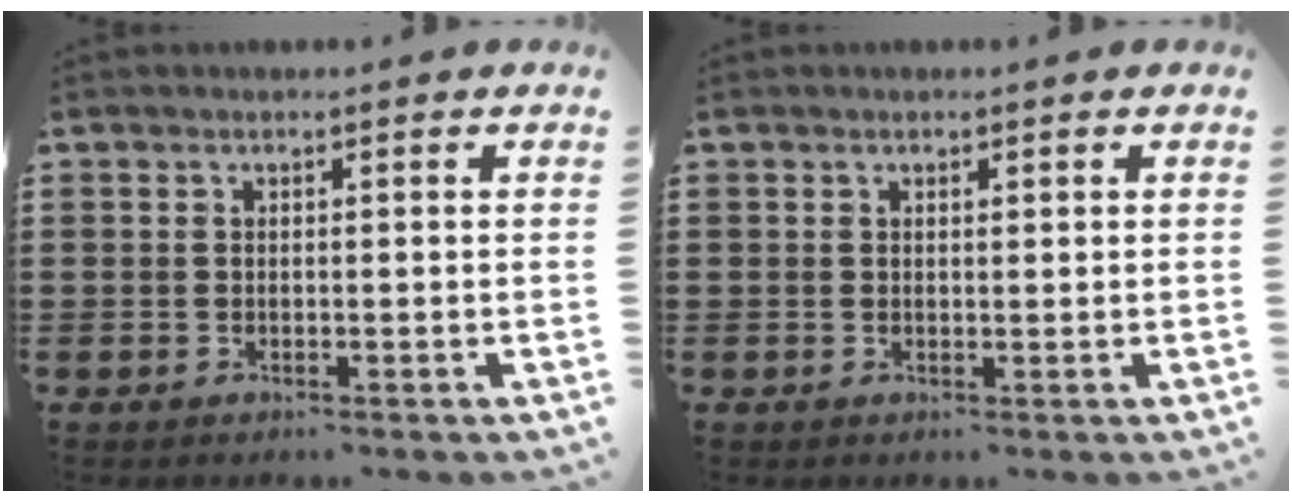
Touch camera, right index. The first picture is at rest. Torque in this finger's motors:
{"motor_torque": [-0.52, 0.59, 0.00, -0.01]}